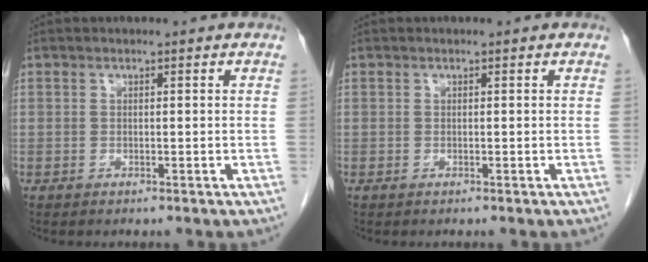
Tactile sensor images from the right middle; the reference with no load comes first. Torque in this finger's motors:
{"motor_torque": [0.29, -0.04, 0.08, 0.00]}